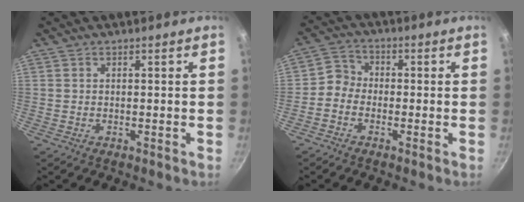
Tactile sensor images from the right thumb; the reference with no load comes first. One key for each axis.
{"total": 4.0, "fx": -1.7, "fy": 3.3, "fz": 1.4, "tx": -0.009, "ty": 0.027, "tz": -0.048}